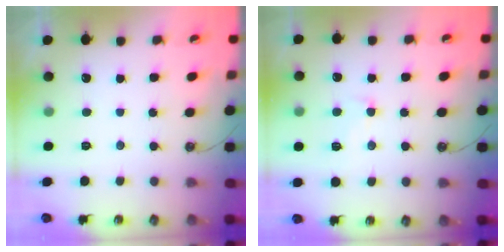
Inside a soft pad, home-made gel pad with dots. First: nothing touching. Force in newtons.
{"total": 1.3, "press": 0.3, "slide": 1.3}